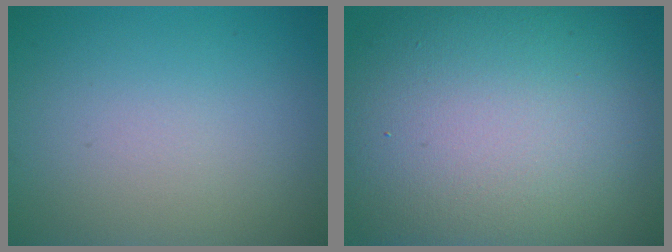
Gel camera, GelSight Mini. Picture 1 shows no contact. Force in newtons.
{"total": 17.8, "press": 17.7, "slide": 1.7}